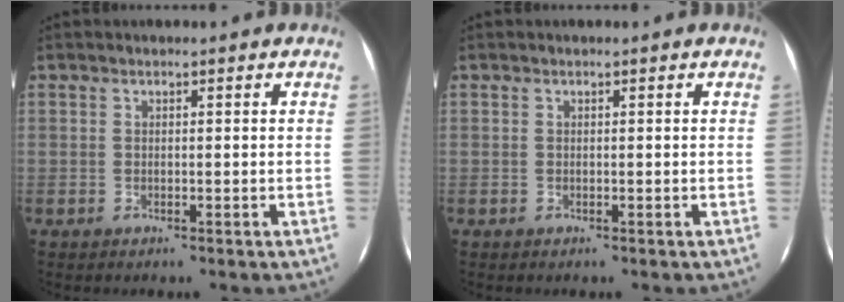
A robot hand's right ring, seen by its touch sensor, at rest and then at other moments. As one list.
[{"total": 0.0}]